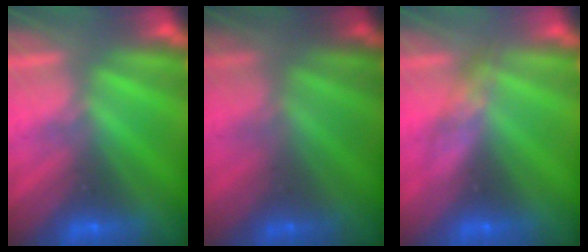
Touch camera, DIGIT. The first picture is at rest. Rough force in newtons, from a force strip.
{"total": 1.0}
{"total": 2.8}